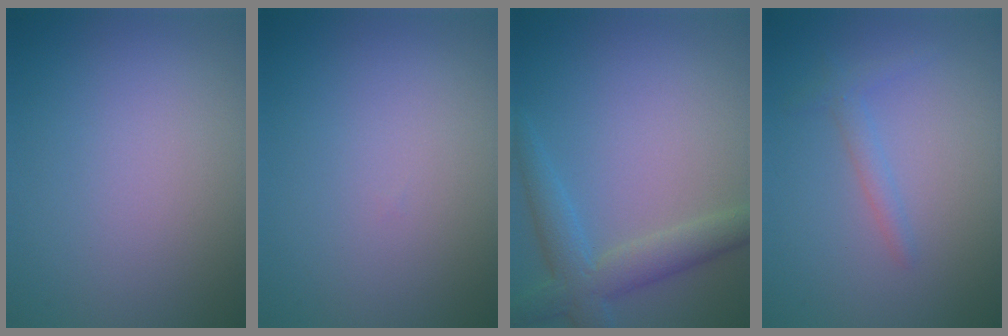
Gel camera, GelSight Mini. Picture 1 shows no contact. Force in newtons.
{"total": 0.0}
{"total": 4.3, "press": 4.3, "slide": 0.0}
{"total": 1.4, "press": 1.4, "slide": 0.1}